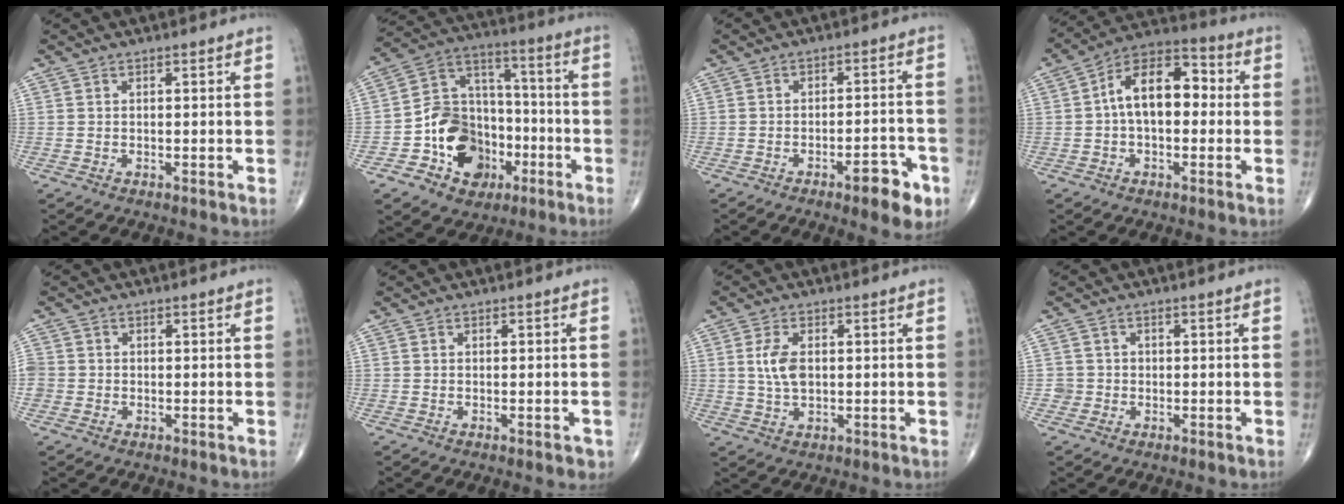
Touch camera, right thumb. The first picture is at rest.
{"total": 16.9, "force": [-6.2, 13.3, 8.5], "torque": [-0.097, 0.069, -0.101]}
{"total": 8.2, "force": [-4.4, 2.7, 6.4], "torque": [-0.070, 0.028, -0.056]}
{"total": 13.0, "force": [0.5, 7.7, 10.4], "torque": [-0.151, 0.042, -0.006]}
{"total": 2.8, "force": [-0.5, 2.6, 0.8], "torque": [-0.011, 0.008, -0.012]}
{"total": 1.9, "force": [-0.8, 0.7, 1.5], "torque": [-0.014, -0.001, -0.007]}
{"total": 5.3, "force": [0.7, 2.9, 4.4], "torque": [-0.091, -0.003, 0.014]}
{"total": 2.1, "force": [-0.3, 2.0, -0.1], "torque": [0.020, 0.009, -0.010]}